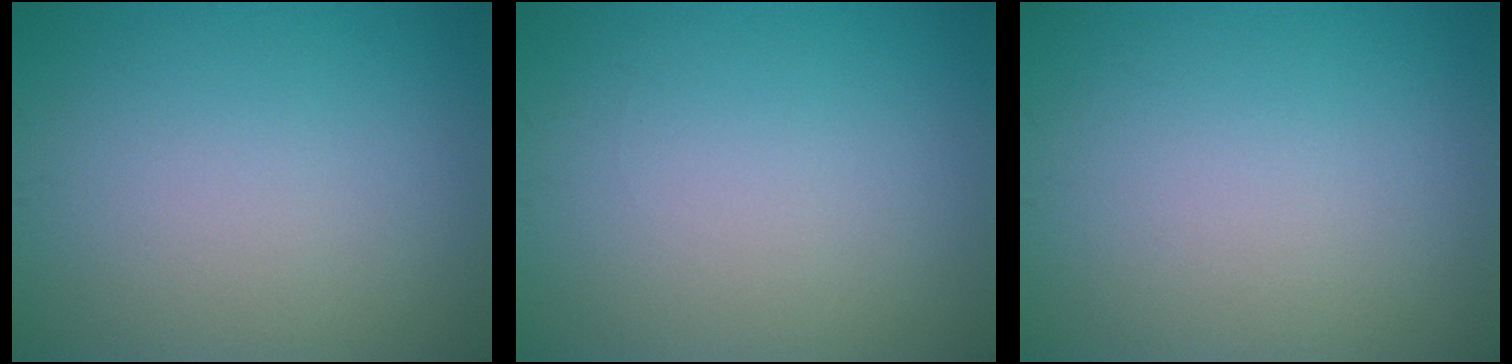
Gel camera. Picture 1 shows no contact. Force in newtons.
{"total": 0.0}
{"total": 0.0}